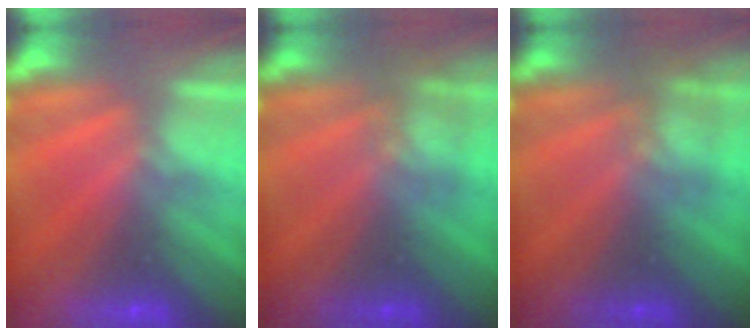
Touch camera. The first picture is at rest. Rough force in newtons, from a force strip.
{"total": 2.4}
{"total": 2.4}